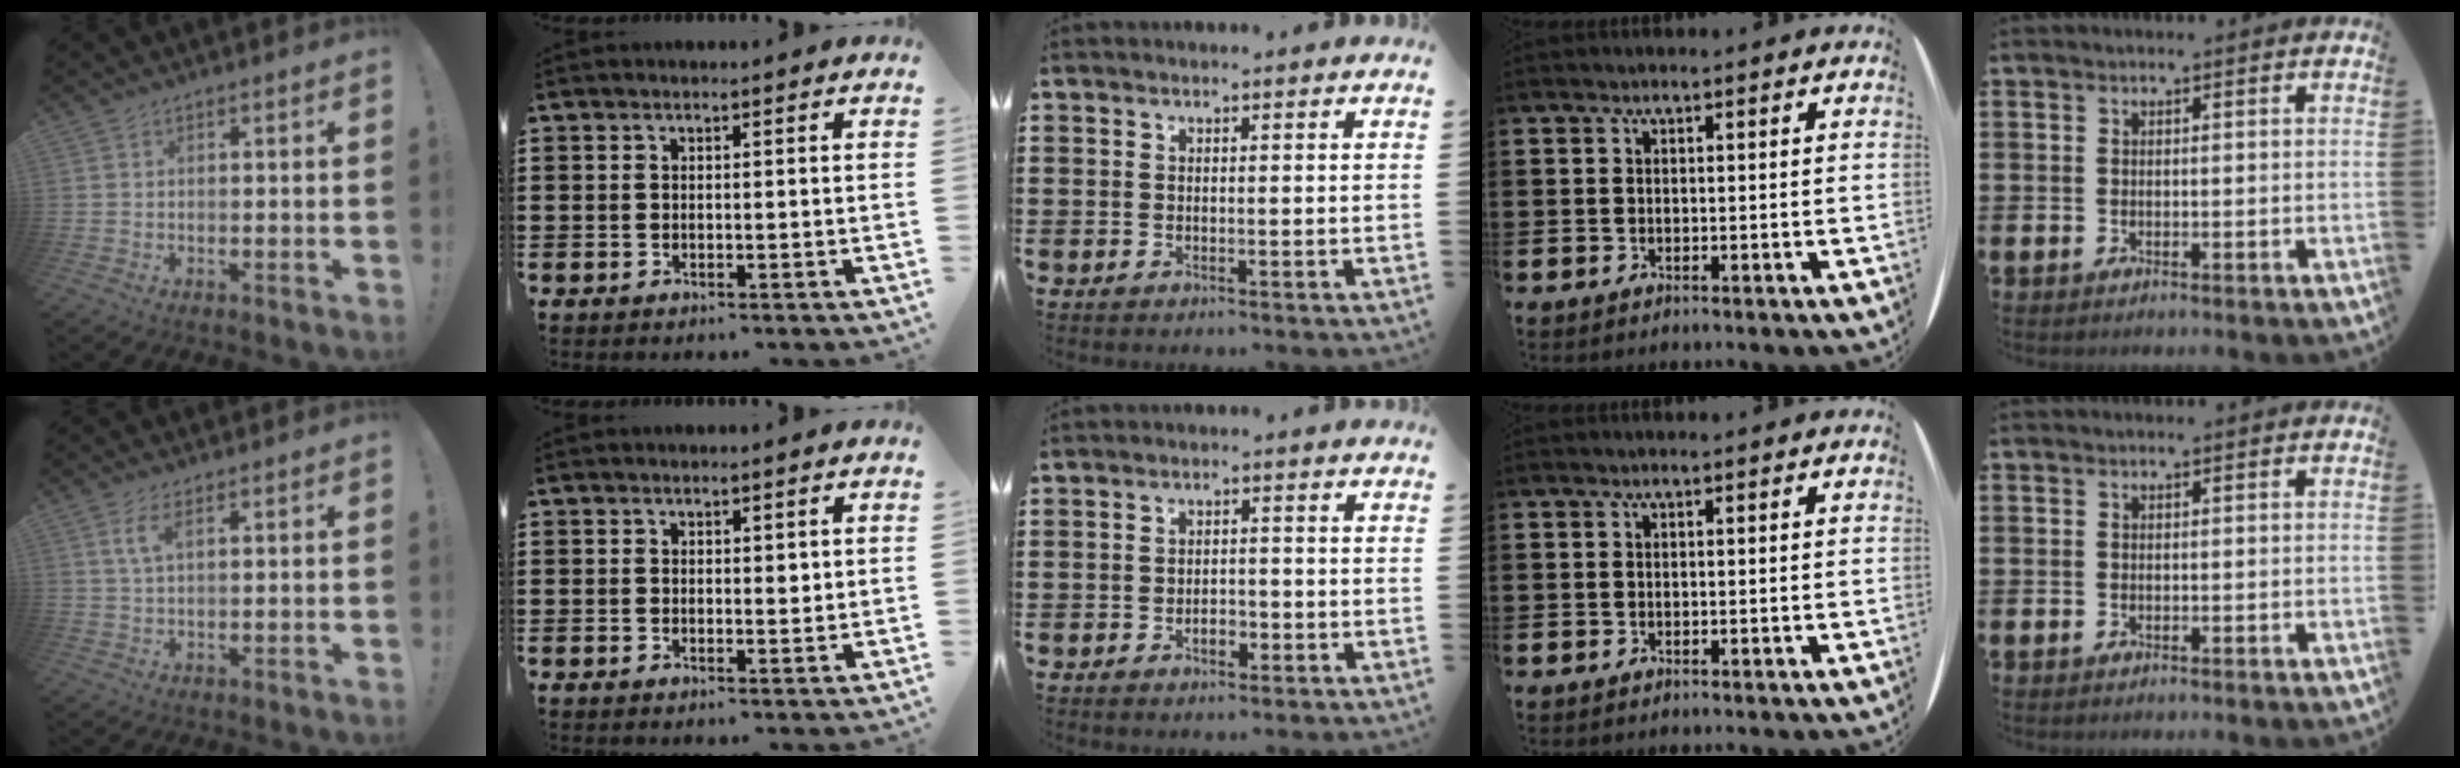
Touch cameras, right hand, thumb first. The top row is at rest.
{"thumb": {"total": 4.4, "force": [2.1, 1.6, 3.5], "torque": [-0.064, -0.002, 0.037]}, "index": {"total": 1.0, "force": [0.5, 0.6, 0.7], "torque": [-0.005, 0.001, 0.006]}, "middle": {"total": 2.8, "force": [-1.3, 1.4, 2.0], "torque": [-0.029, 0.001, -0.028]}}